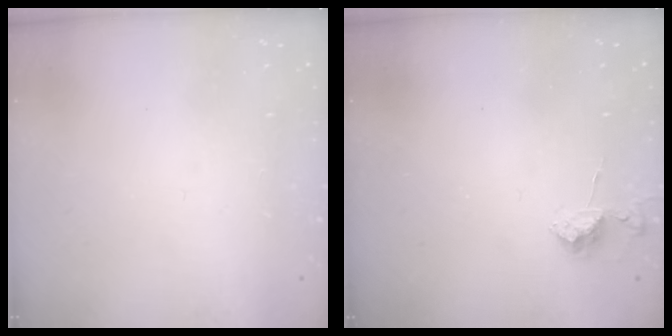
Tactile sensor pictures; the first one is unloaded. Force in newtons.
{"total": 5.0, "press": 4.9, "slide": 0.7}